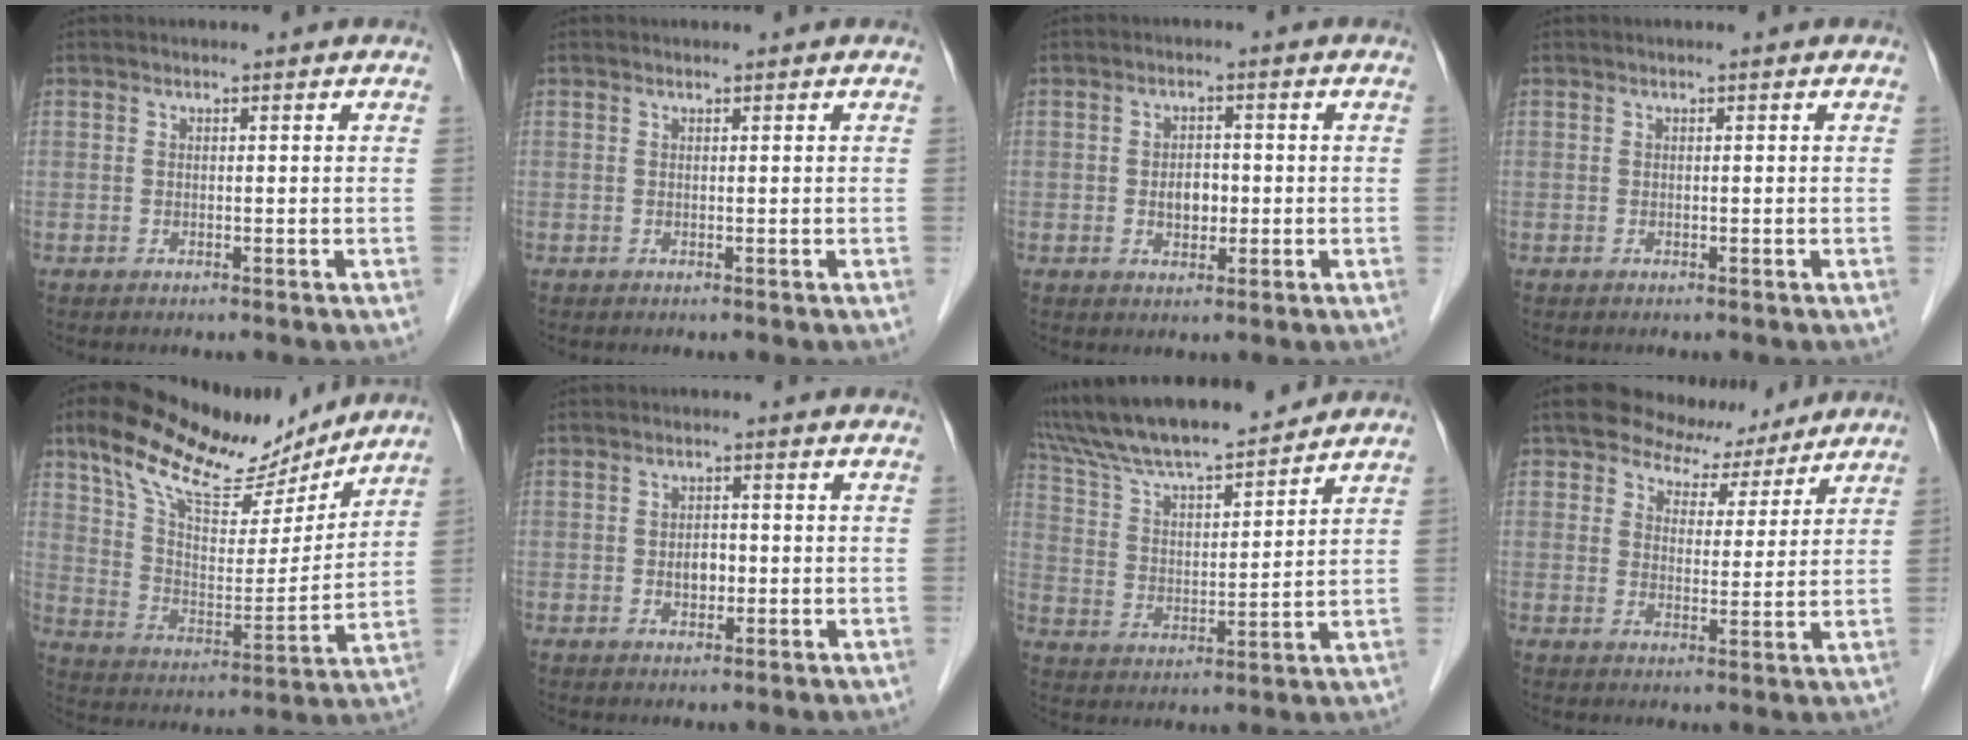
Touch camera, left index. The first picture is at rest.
{"total": 0.0}
{"total": 3.2, "force": [-0.7, 2.2, 2.3], "torque": [-0.037, 0.002, -0.008]}
{"total": 0.0}
{"total": 19.0, "force": [14.8, 5.8, 10.4], "torque": [-0.180, 0.012, 0.250]}
{"total": 2.5, "force": [-0.7, 1.7, 1.7], "torque": [-0.026, 0.001, -0.009]}
{"total": 16.5, "force": [15.0, 1.8, 6.7], "torque": [-0.128, 0.015, 0.262]}
{"total": 7.3, "force": [6.3, 3.6, 0.9], "torque": [-0.012, 0.008, 0.091]}